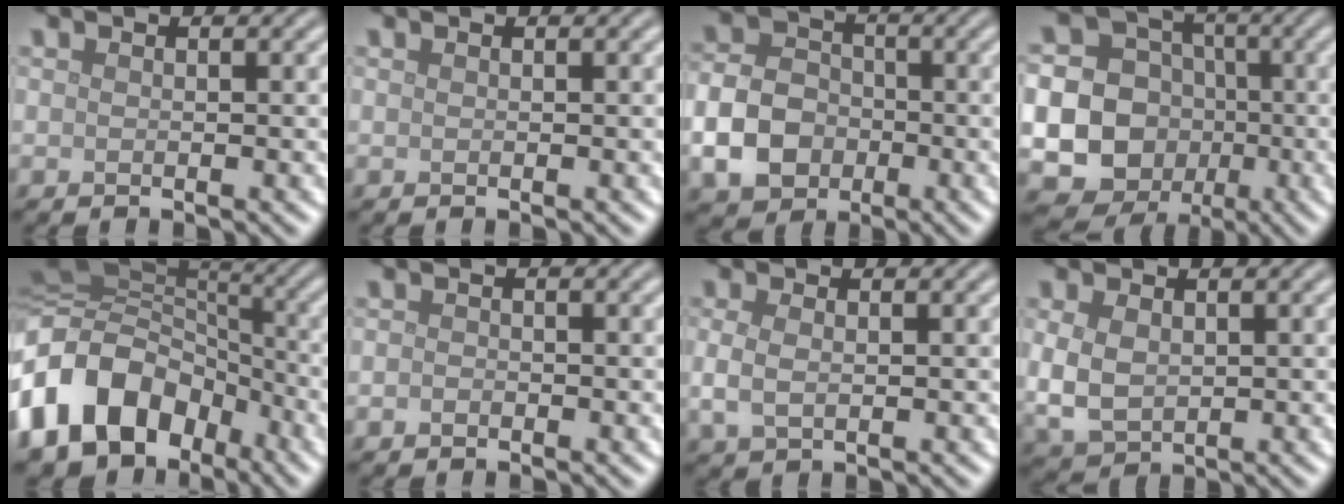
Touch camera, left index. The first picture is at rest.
{"total": 0.0}
{"total": 6.0, "force": [-1.9, 4.7, 3.1], "torque": [-0.065, -0.002, -0.045]}
{"total": 22.4, "force": [-4.1, 21.5, 5.1], "torque": [-0.144, -0.030, -0.103]}
{"total": 15.5, "force": [-6.5, 11.6, 8.0], "torque": [-0.191, -0.009, -0.118]}
{"total": 0.7, "force": [-0.4, 0.5, 0.2], "torque": [-0.004, -0.003, -0.009]}
{"total": 2.3, "force": [-0.1, 1.5, 1.8], "torque": [-0.044, -0.003, -0.001]}
{"total": 4.1, "force": [0.2, 3.0, 2.7], "torque": [-0.069, -0.004, 0.010]}